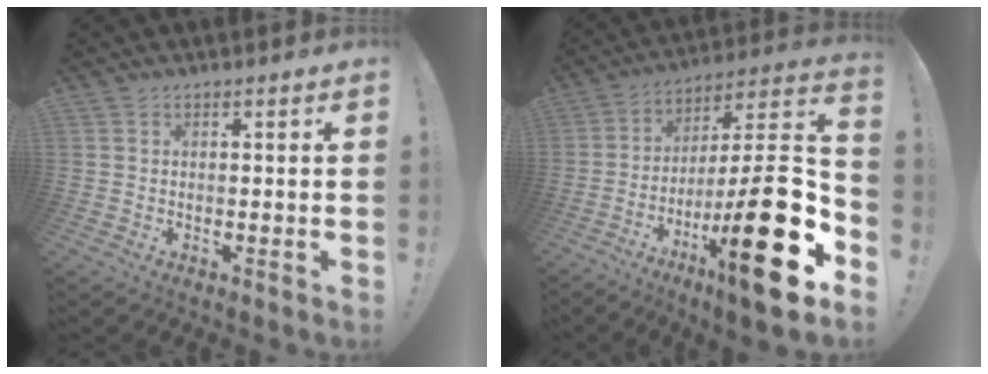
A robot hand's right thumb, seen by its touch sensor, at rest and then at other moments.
{"total": 25.3, "force": [-10.0, 4.3, 22.8], "torque": [-0.350, 0.034, -0.163]}